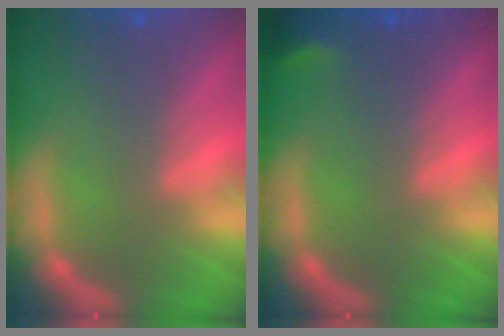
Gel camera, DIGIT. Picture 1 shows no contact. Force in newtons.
{"total": 1.4}